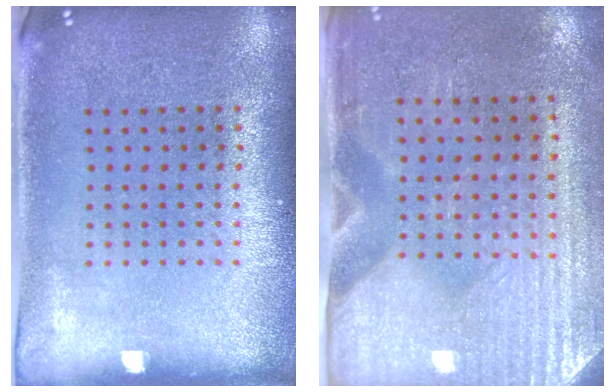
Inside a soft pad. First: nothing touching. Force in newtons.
{"total": 2.9, "press": 2.6, "slide": 1.5}